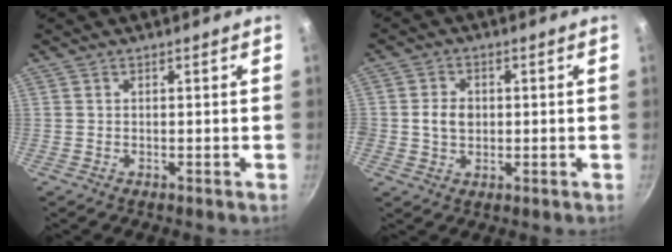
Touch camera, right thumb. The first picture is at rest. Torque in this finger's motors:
{"motor_torque": [0.05, 1.01, 0.36, -0.30, 0.22]}